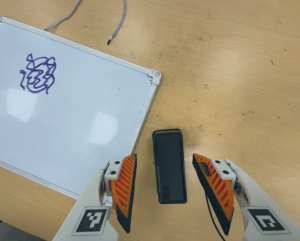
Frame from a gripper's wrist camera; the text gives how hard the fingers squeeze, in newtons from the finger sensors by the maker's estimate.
{"total": 0.0}